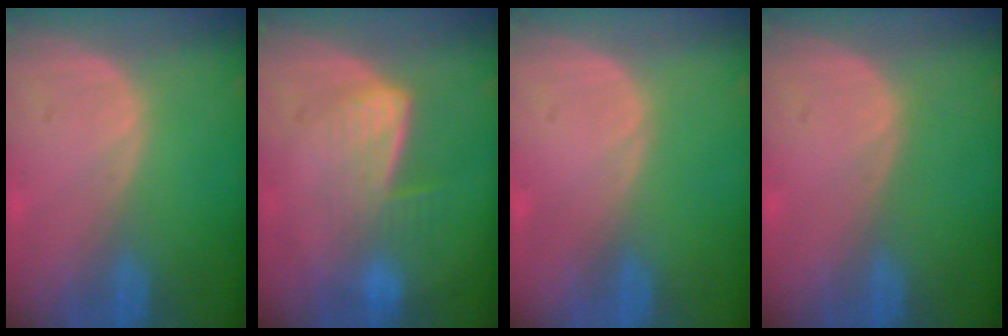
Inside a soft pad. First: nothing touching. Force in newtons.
{"total": 7.2, "press": 6.0, "slide": 4.0}
{"total": 0.0}
{"total": 0.0}